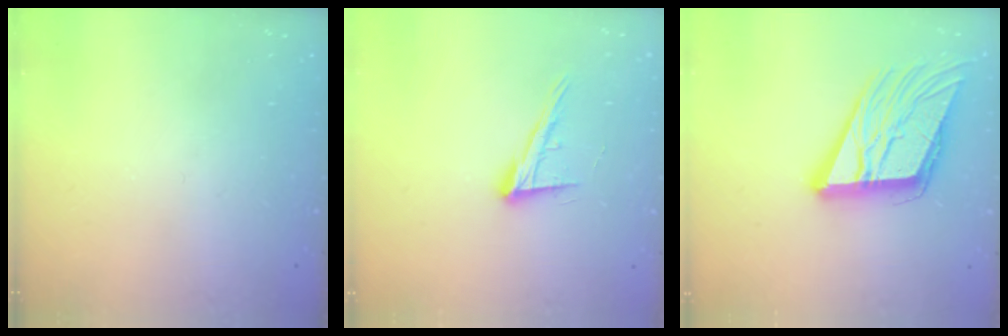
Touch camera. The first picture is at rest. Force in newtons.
{"total": 13.2, "press": 12.7, "slide": 3.4}
{"total": 18.7, "press": 18.4, "slide": 3.2}